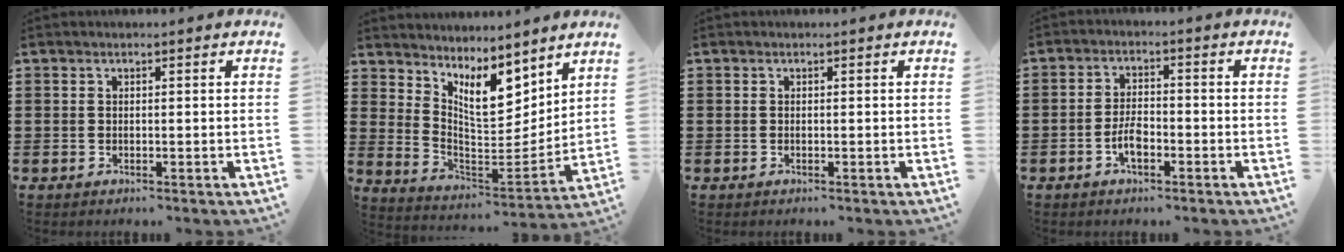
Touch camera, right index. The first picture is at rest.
{"total": 8.8, "force": [6.3, 3.6, 4.9], "torque": [-0.096, -0.047, 0.113]}
{"total": 0.0}
{"total": 4.1, "force": [-1.8, 1.8, 3.2], "torque": [-0.071, 0.002, -0.036]}